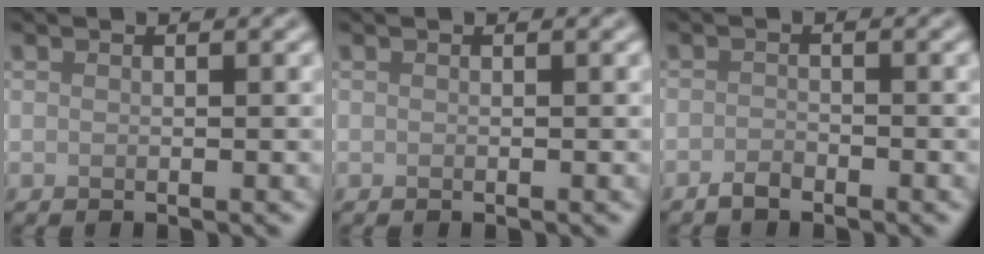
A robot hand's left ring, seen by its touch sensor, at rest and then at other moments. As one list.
[{"total": 0.0}, {"total": 1.1, "force": [-0.9, 0.4, 0.5], "torque": [-0.010, 0.002, -0.019]}]